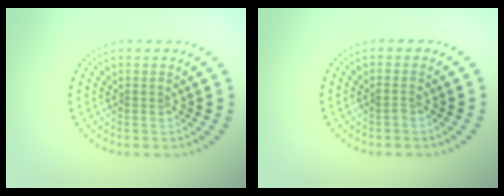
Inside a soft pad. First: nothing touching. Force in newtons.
{"total": 0.5, "press": 0.5, "slide": 0.1}